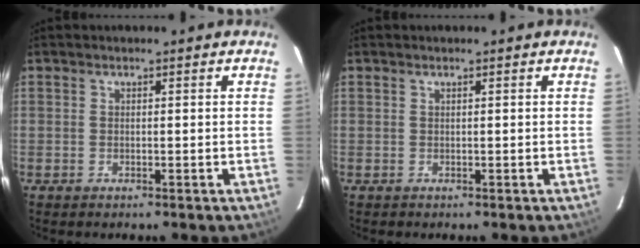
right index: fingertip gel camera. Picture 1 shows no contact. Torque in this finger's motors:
{"motor_torque": [-0.05, -0.05, -0.05, -0.03]}